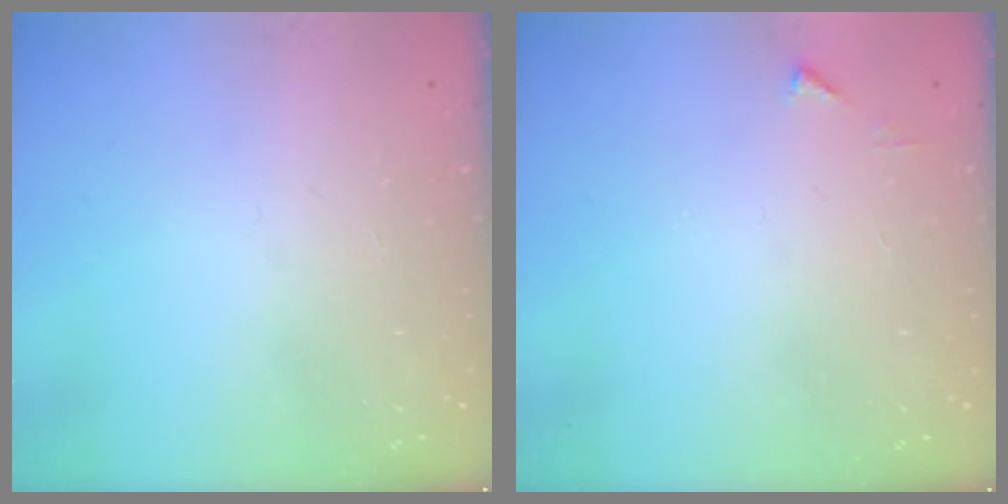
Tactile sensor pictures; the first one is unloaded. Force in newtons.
{"total": 3.2, "press": 3.2, "slide": 0.3}